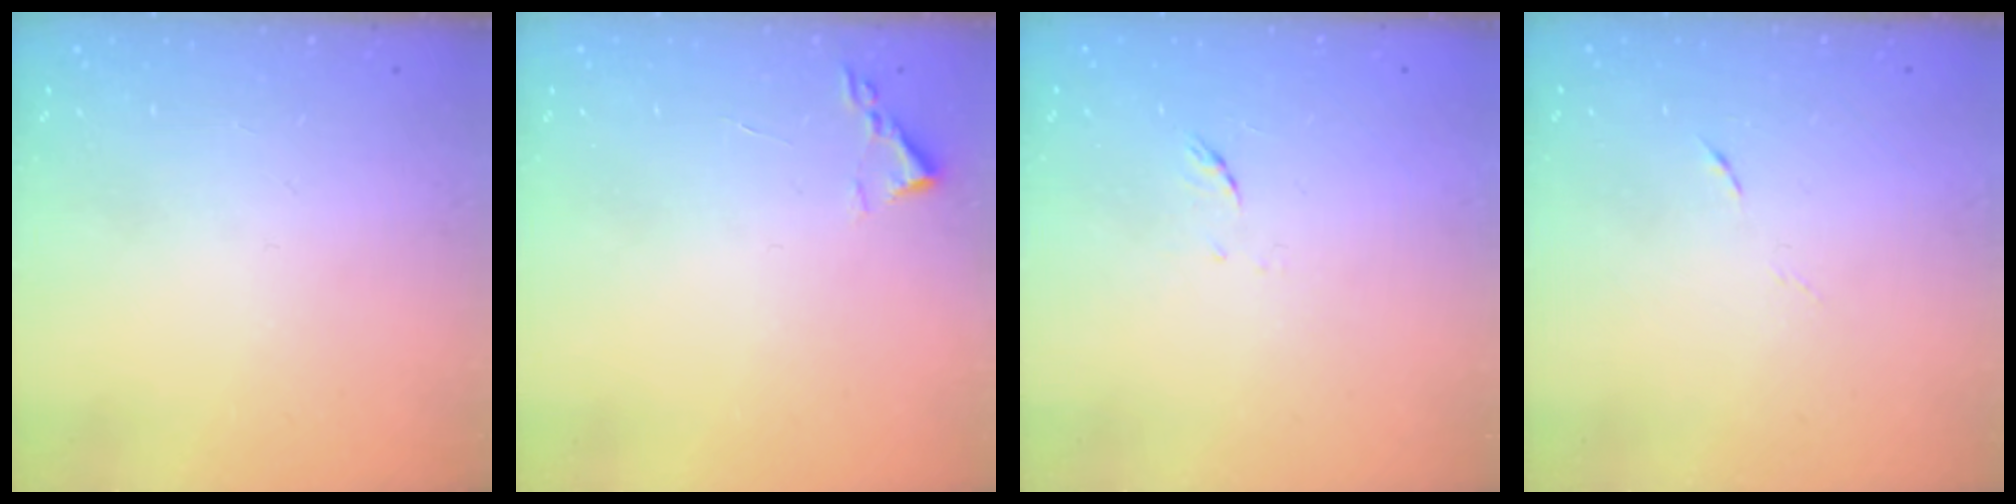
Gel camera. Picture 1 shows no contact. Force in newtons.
{"total": 1.8, "press": 1.7, "slide": 0.2}
{"total": 4.8, "press": 4.6, "slide": 1.3}
{"total": 4.0, "press": 3.8, "slide": 1.2}